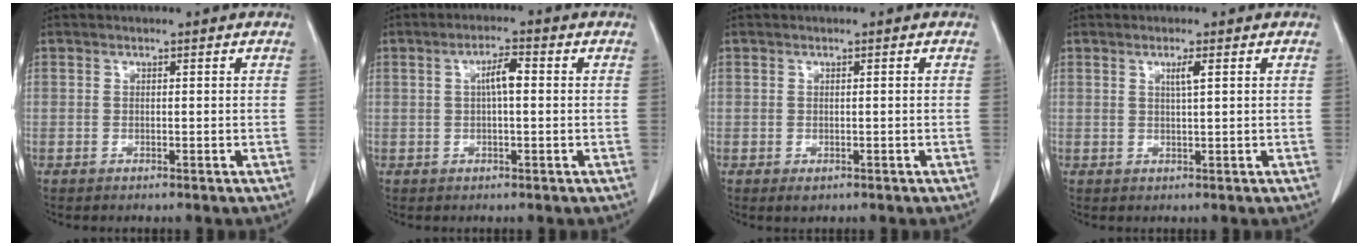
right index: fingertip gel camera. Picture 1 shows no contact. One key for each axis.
{"total": 3.6, "fx": 0.4, "fy": 0.7, "fz": 3.5, "tx": -0.063, "ty": 0.008, "tz": 0.005}
{"total": 1.1, "fx": -0.5, "fy": 0.6, "fz": 0.8, "tx": -0.008, "ty": -0.001, "tz": 0.000}
{"total": 1.7, "fx": 0.7, "fy": -0.3, "fz": 1.6, "tx": -0.031, "ty": -0.003, "tz": 0.013}